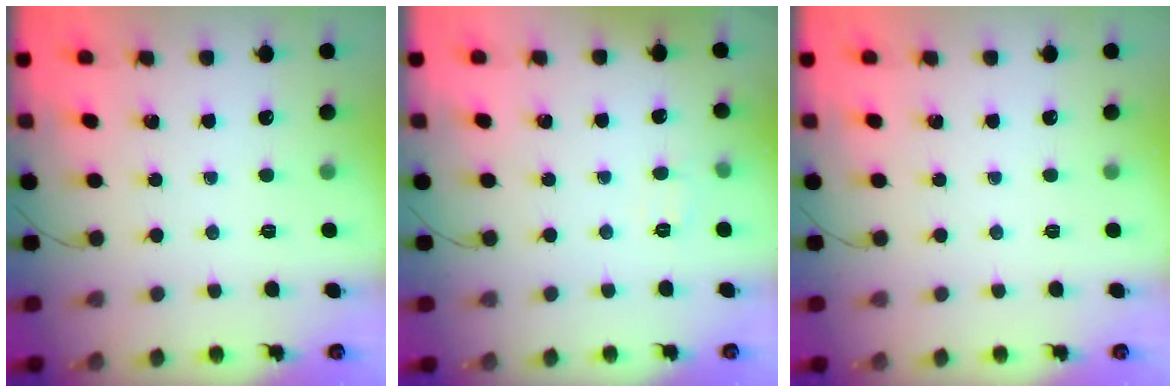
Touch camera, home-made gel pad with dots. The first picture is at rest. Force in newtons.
{"total": 2.9, "press": 2.5, "slide": 1.4}
{"total": 0.0}